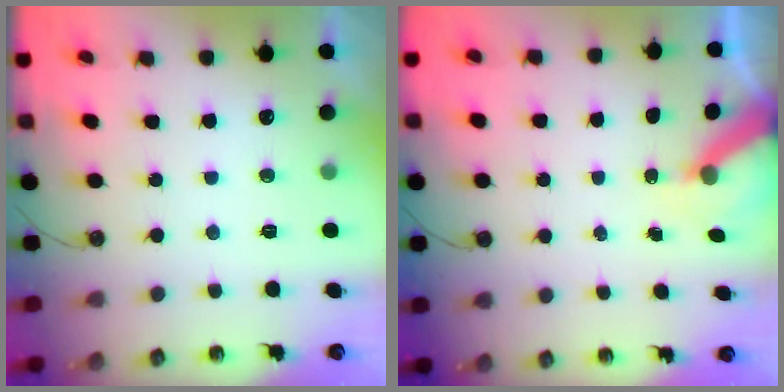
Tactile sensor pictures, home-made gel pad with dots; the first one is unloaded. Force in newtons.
{"total": 5.4, "press": 5.4, "slide": 0.7}